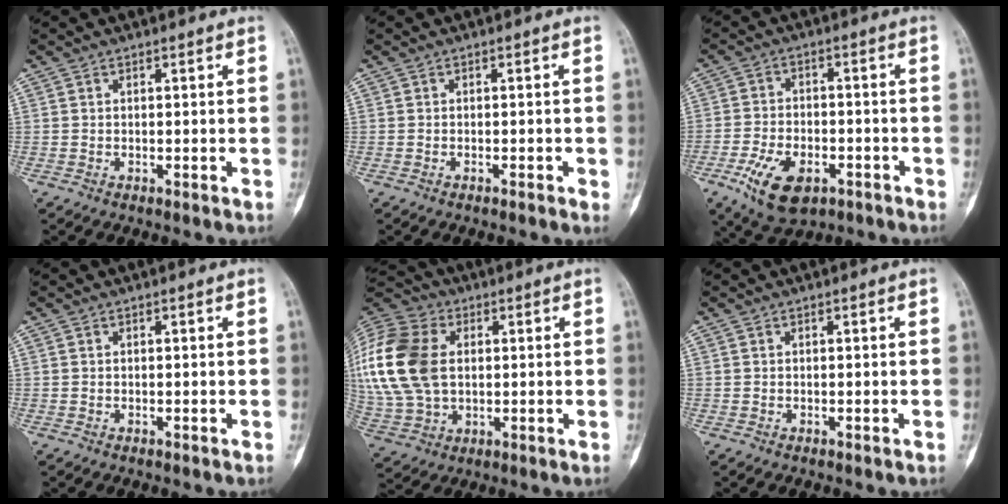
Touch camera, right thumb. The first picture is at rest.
{"total": 1.1, "force": [-0.3, 0.5, 1.0], "torque": [-0.013, 0.001, -0.004]}
{"total": 11.0, "force": [-5.4, 6.2, 7.4], "torque": [-0.125, 0.015, -0.086]}
{"total": 0.0}
{"total": 24.1, "force": [4.0, 16.9, 16.7], "torque": [-0.400, 0.021, 0.082]}
{"total": 0.0}